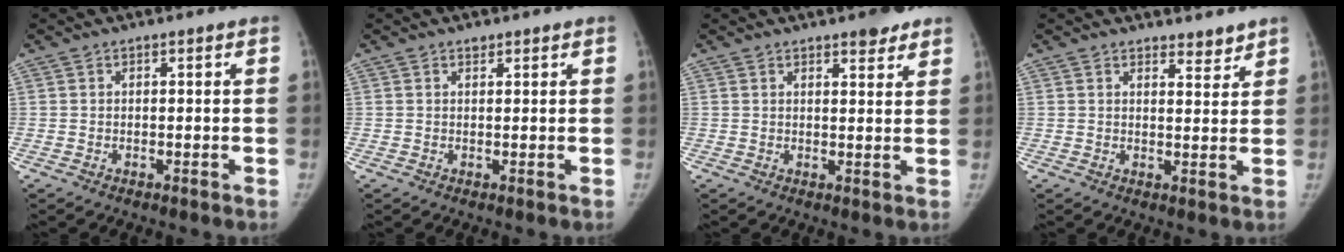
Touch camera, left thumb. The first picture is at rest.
{"total": 0.7, "force": [0.6, 0.4, 0.2], "torque": [0.001, -0.005, 0.008]}
{"total": 4.3, "force": [3.2, 1.3, 2.5], "torque": [-0.020, -0.019, 0.041]}
{"total": 3.0, "force": [2.7, 1.0, 0.8], "torque": [0.005, -0.022, 0.039]}